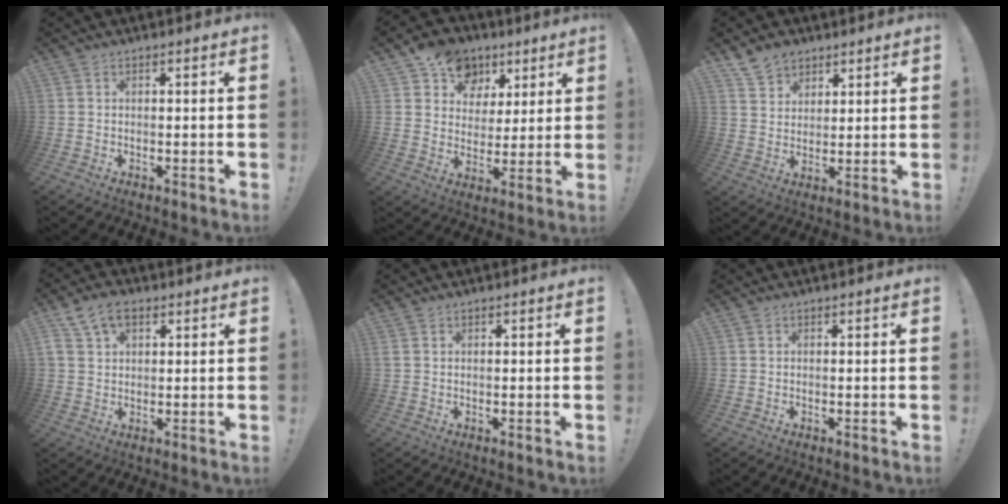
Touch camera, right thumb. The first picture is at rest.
{"total": 12.7, "force": [6.8, 10.0, 3.8], "torque": [-0.052, -0.035, 0.131]}
{"total": 7.4, "force": [5.3, 4.9, 1.7], "torque": [-0.027, -0.030, 0.104]}
{"total": 8.5, "force": [4.2, 5.3, 5.1], "torque": [-0.093, 0.001, 0.083]}
{"total": 0.7, "force": [0.6, 0.2, 0.2], "torque": [-0.005, 0.002, 0.010]}
{"total": 0.0}